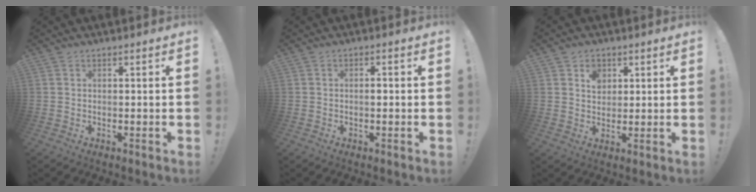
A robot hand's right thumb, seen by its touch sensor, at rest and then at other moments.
{"total": 1.4, "force": [-0.4, 0.5, 1.2], "torque": [-0.016, 0.001, -0.010]}
{"total": 4.9, "force": [2.3, 3.9, 1.8], "torque": [-0.007, -0.013, 0.037]}